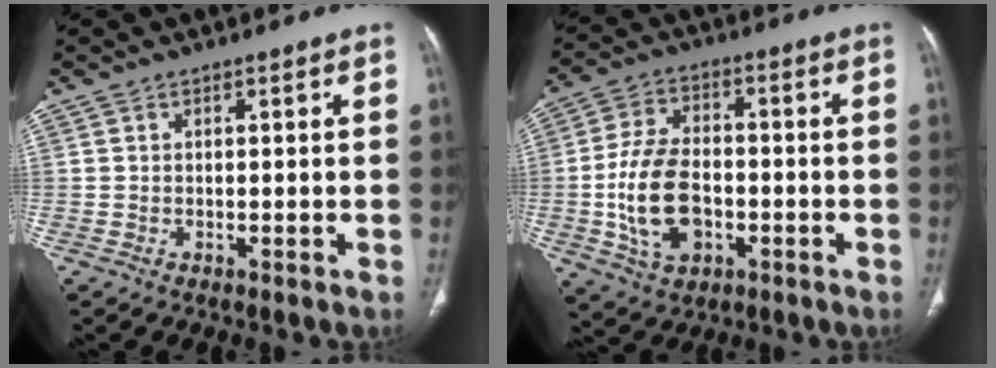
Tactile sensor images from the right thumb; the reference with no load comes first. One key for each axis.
{"total": 13.1, "fx": -2.7, "fy": 8.3, "fz": 9.8, "tx": -0.179, "ty": 0.015, "tz": -0.043}